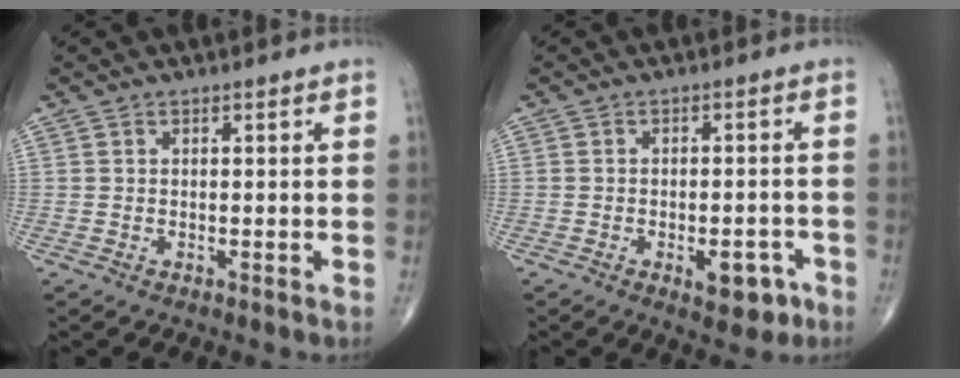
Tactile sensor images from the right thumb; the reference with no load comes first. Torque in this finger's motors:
{"motor_torque": [0.76, 0.56, -0.04, -0.19, 0.18]}